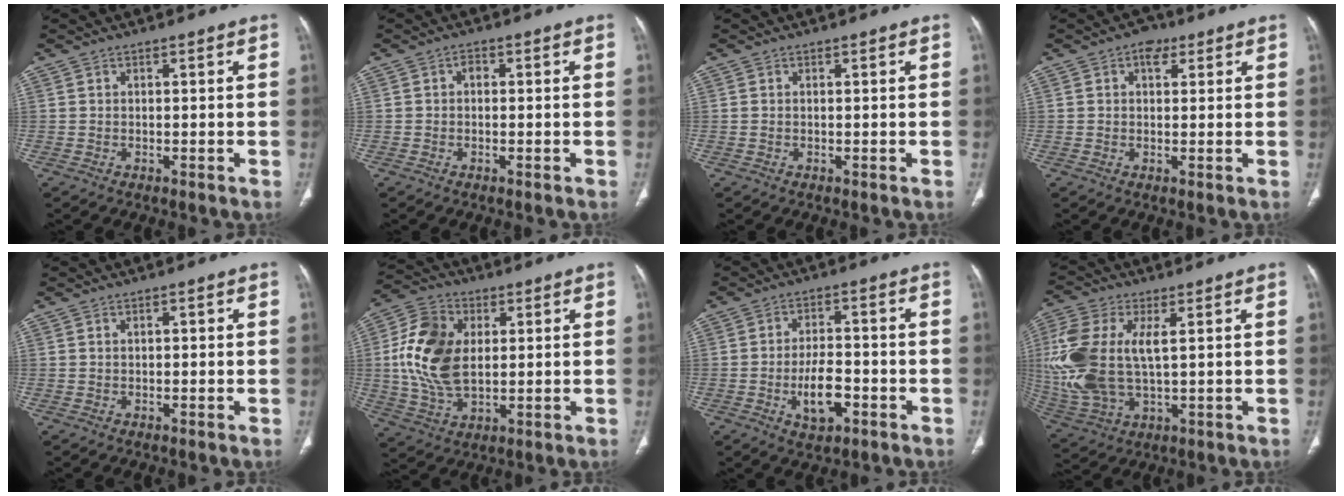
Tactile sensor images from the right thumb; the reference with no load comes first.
{"total": 1.3, "force": [0.0, 1.0, 0.8], "torque": [-0.001, 0.006, -0.006]}
{"total": 0.0}
{"total": 3.4, "force": [1.6, 2.4, 1.8], "torque": [-0.006, 0.000, 0.020]}
{"total": 0.6, "force": [0.1, 0.4, 0.4], "torque": [-0.009, 0.002, 0.004]}
{"total": 14.2, "force": [1.9, 8.7, 11.0], "torque": [-0.217, -0.002, 0.039]}
{"total": 7.4, "force": [-2.7, 3.8, 5.8], "torque": [-0.086, 0.018, -0.042]}
{"total": 17.9, "force": [2.6, 9.3, 15.1], "torque": [-0.365, -0.005, 0.056]}